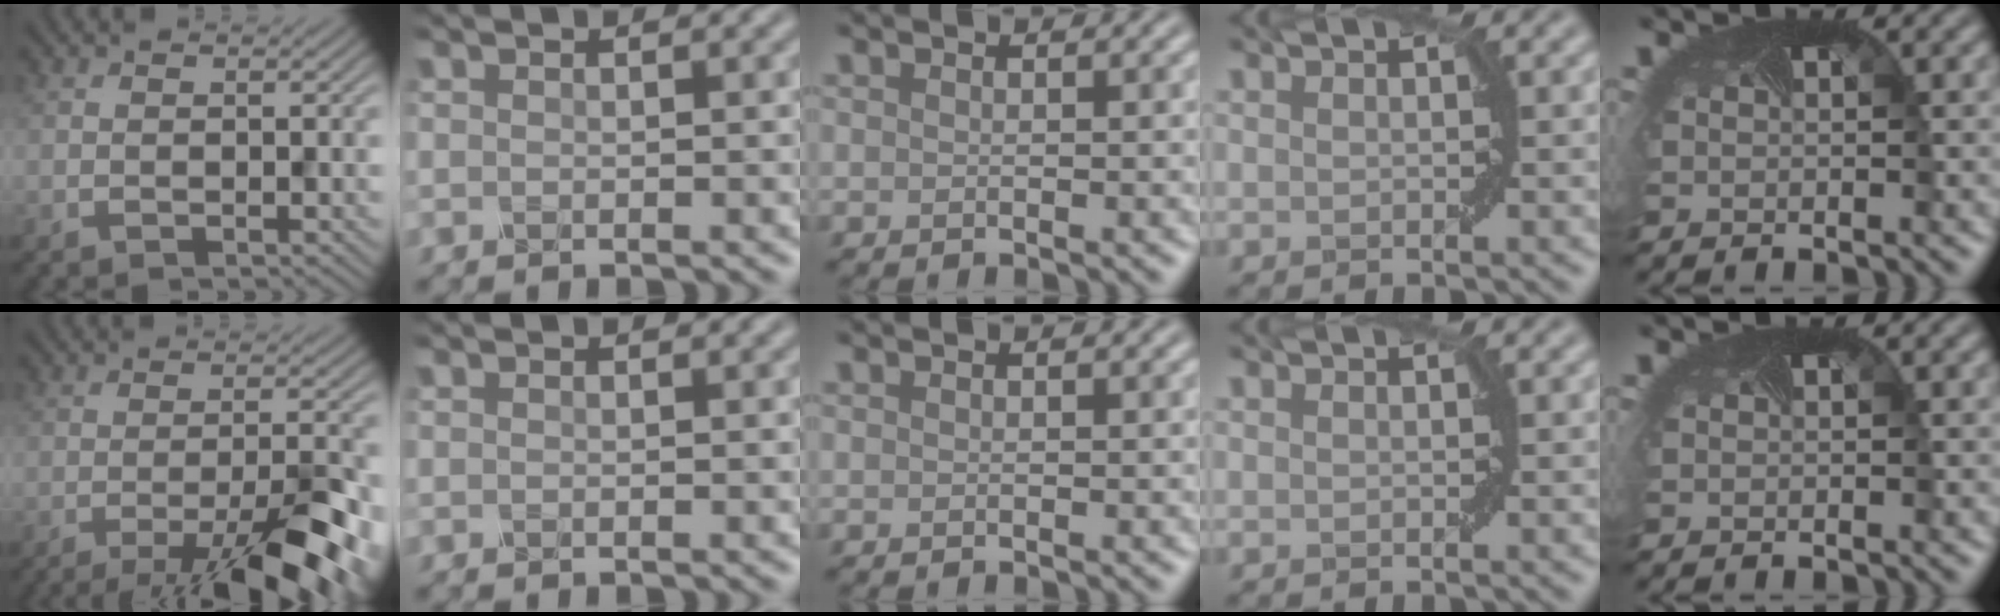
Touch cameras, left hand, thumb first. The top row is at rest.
{"thumb": {"total": 12.0, "force": [-7.1, 1.8, 9.4], "torque": [-0.136, 0.007, -0.101]}}